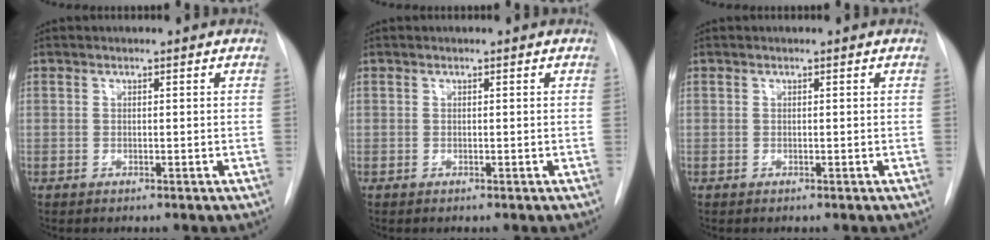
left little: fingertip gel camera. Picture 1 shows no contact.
{"total": 0.0}
{"total": 0.0}